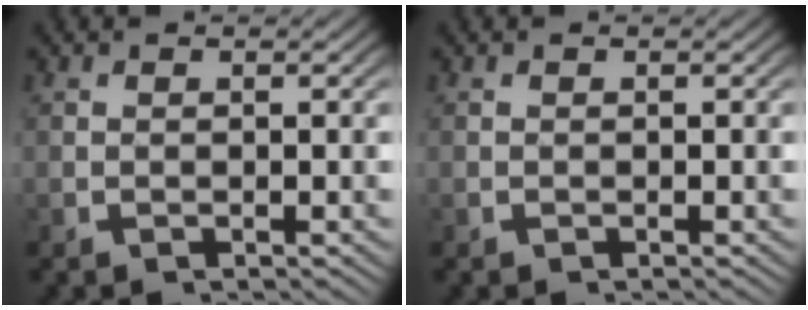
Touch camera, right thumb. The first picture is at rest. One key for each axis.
{"total": 0.0}